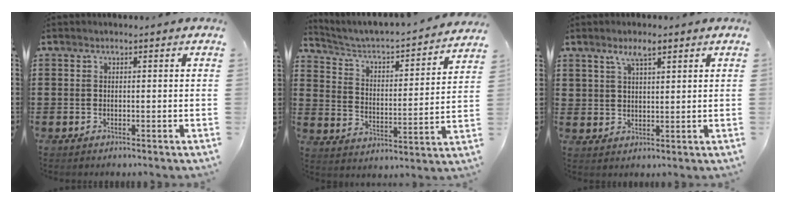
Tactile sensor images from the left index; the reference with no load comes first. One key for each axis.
{"total": 3.5, "fx": 3.2, "fy": 0.7, "fz": 1.2, "tx": -0.043, "ty": -0.032, "tz": 0.042}
{"total": 3.7, "fx": 2.5, "fy": 1.7, "fz": 2.1, "tx": -0.039, "ty": 0.002, "tz": 0.042}